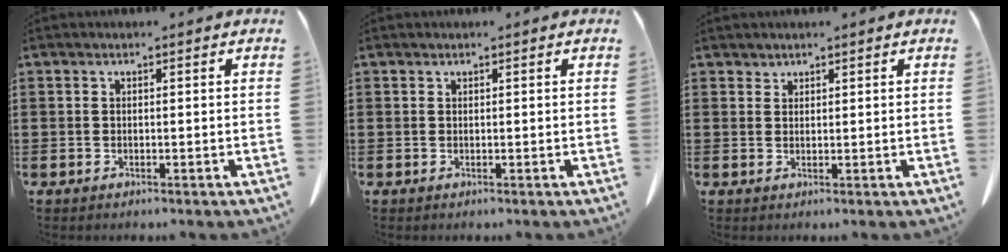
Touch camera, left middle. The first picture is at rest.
{"total": 0.0}
{"total": 1.0, "force": [1.0, 0.4, 0.0], "torque": [-0.003, -0.001, 0.020]}